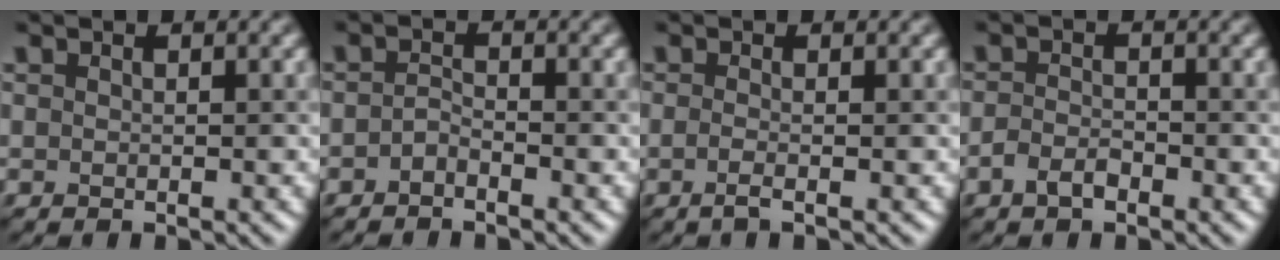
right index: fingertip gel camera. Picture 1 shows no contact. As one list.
[{"total": 0.8, "force": [-0.5, 0.4, 0.4], "torque": [-0.008, 0.009, -0.013]}, {"total": 1.1, "force": [-0.3, 0.4, 1.0], "torque": [-0.014, -0.001, -0.012]}, {"total": 1.4, "force": [-0.7, 0.8, 0.9], "torque": [-0.015, 0.009, -0.019]}]